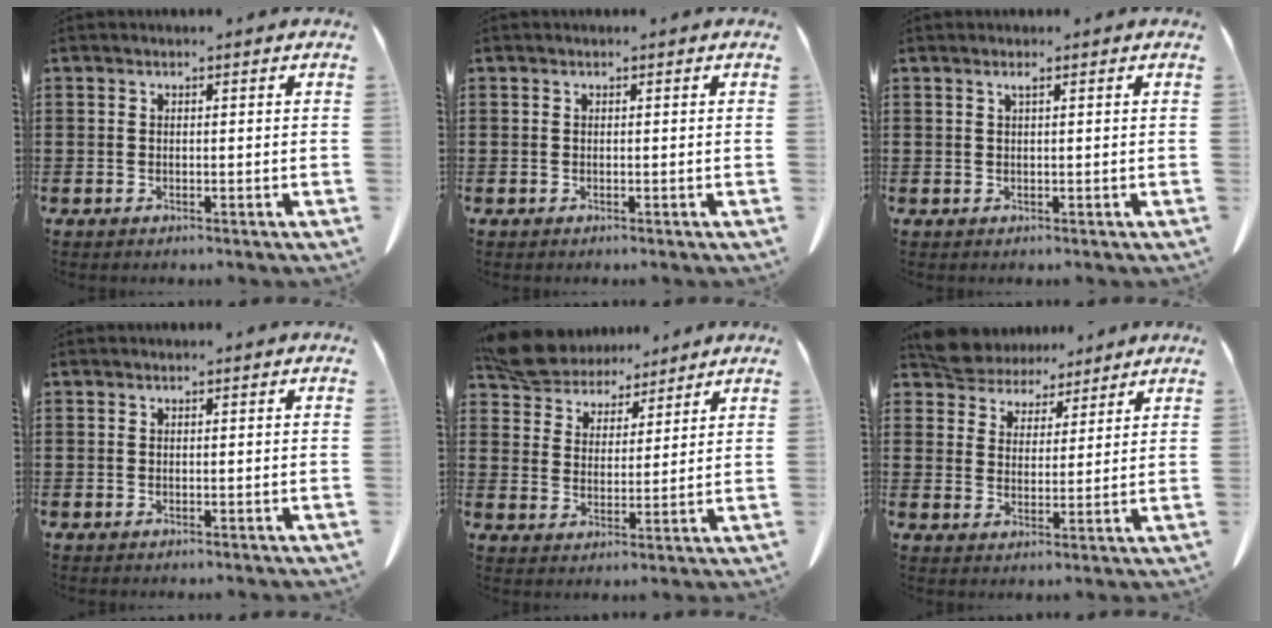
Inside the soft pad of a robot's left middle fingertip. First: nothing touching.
{"total": 0.0}
{"total": 0.8, "force": [0.4, -0.1, 0.7], "torque": [-0.014, -0.002, 0.009]}
{"total": 0.0}
{"total": 7.5, "force": [7.0, 2.6, 1.1], "torque": [-0.058, -0.028, 0.132]}
{"total": 5.9, "force": [5.6, 1.9, 0.0], "torque": [-0.031, -0.025, 0.107]}